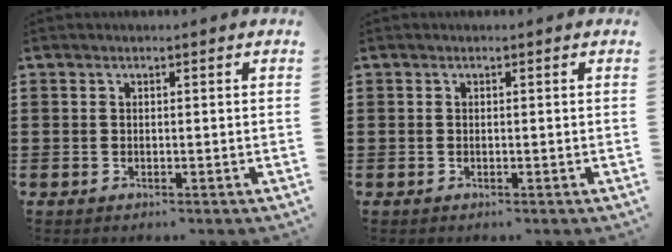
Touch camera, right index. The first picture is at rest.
{"total": 0.0}